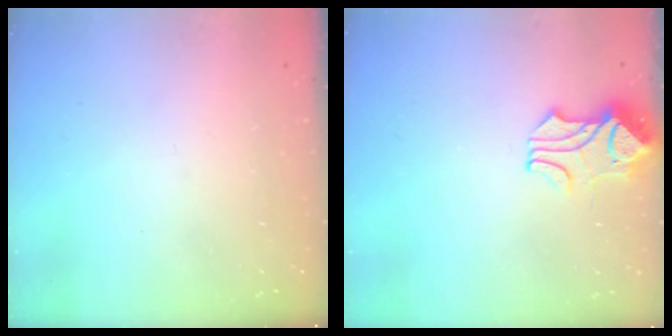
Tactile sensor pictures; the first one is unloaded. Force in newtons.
{"total": 1.6, "press": 1.3, "slide": 1.0}